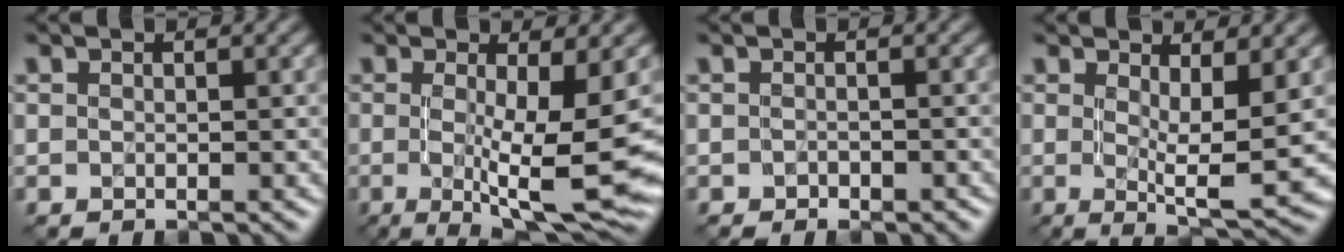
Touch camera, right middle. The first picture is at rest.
{"total": 7.9, "force": [-0.9, 1.3, 7.8], "torque": [-0.121, -0.016, -0.013]}
{"total": 0.7, "force": [-0.6, 0.4, 0.3], "torque": [-0.005, 0.000, -0.011]}
{"total": 4.7, "force": [0.7, 0.8, 4.6], "torque": [-0.070, -0.013, 0.012]}